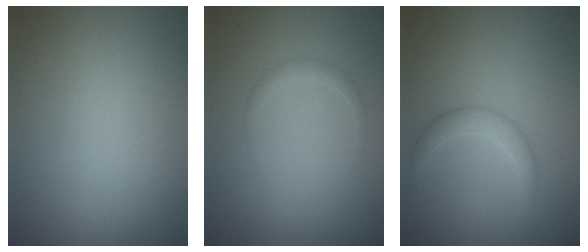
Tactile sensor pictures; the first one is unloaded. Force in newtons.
{"total": 0.9, "press": 0.9, "slide": 0.2}
{"total": 1.9, "press": 1.9, "slide": 0.2}